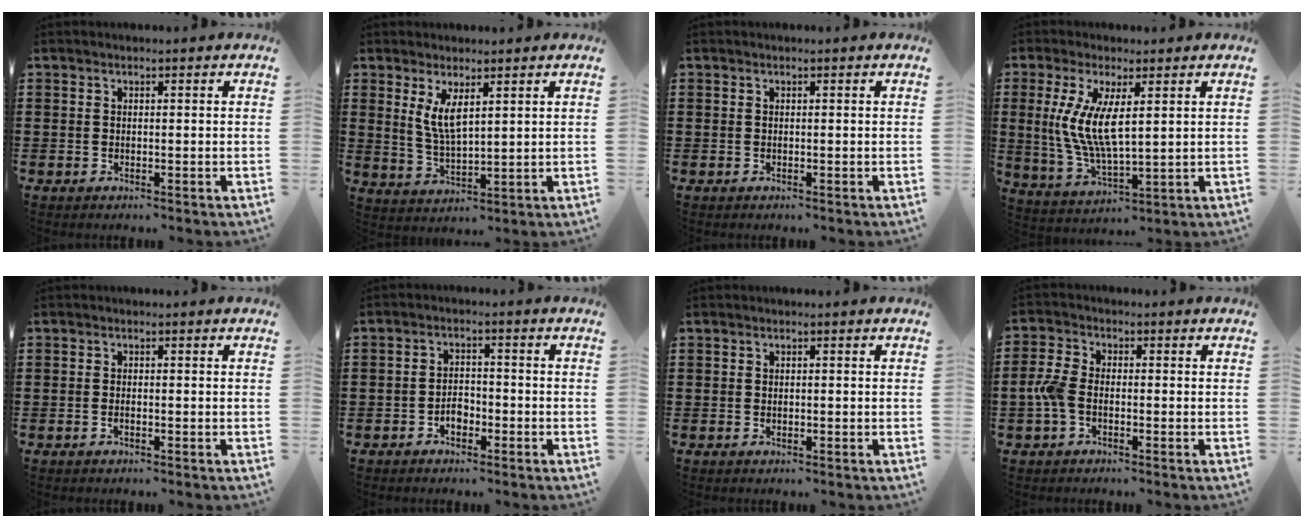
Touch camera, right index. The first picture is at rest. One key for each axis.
{"total": 4.5, "fx": 2.1, "fy": 1.2, "fz": 3.8, "tx": -0.087, "ty": -0.003, "tz": 0.036}
{"total": 0.0}
{"total": 8.6, "fx": 1.6, "fy": 2.7, "fz": 8.0, "tx": -0.177, "ty": -0.004, "tz": 0.024}
{"total": 0.6, "fx": -0.3, "fy": 0.0, "fz": 0.5, "tx": -0.009, "ty": -0.006, "tz": -0.003}
{"total": 2.6, "fx": -1.4, "fy": 1.6, "fz": 1.5, "tx": -0.029, "ty": 0.003, "tz": -0.028}
{"total": 0.0}
{"total": 4.1, "fx": -1.1, "fy": 2.4, "fz": 3.1, "tx": -0.086, "ty": -0.003, "tz": -0.029}